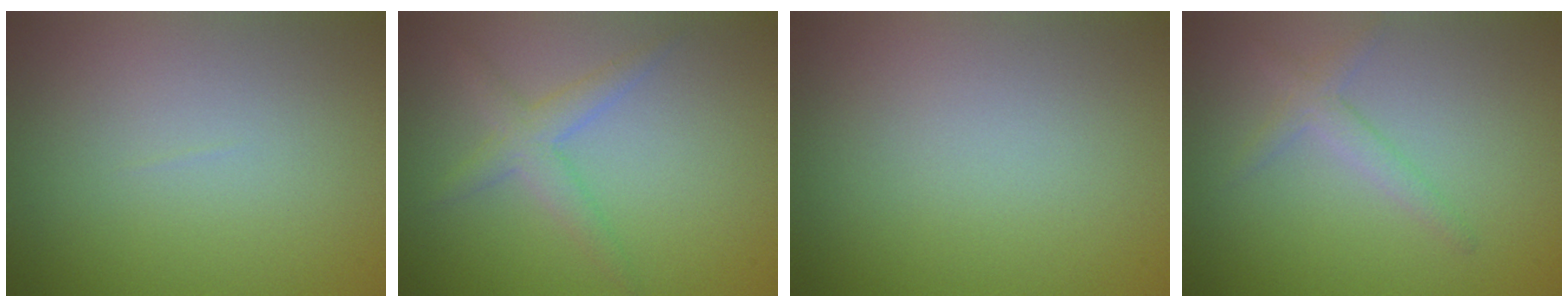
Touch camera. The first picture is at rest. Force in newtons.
{"total": 2.4, "press": 2.4, "slide": 0.1}
{"total": 0.0}
{"total": 1.8, "press": 1.8, "slide": 0.1}